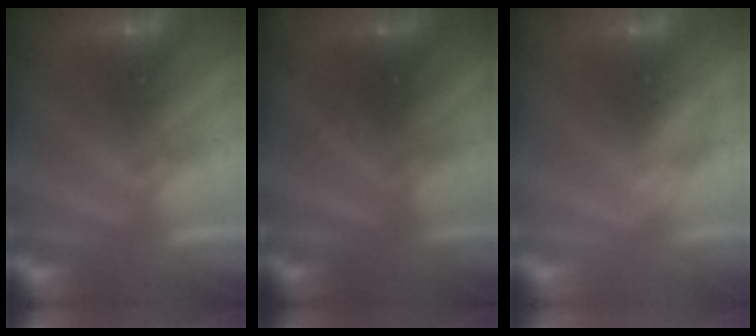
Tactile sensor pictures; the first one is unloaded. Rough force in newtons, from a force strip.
{"total": 2.9}
{"total": 2.8}